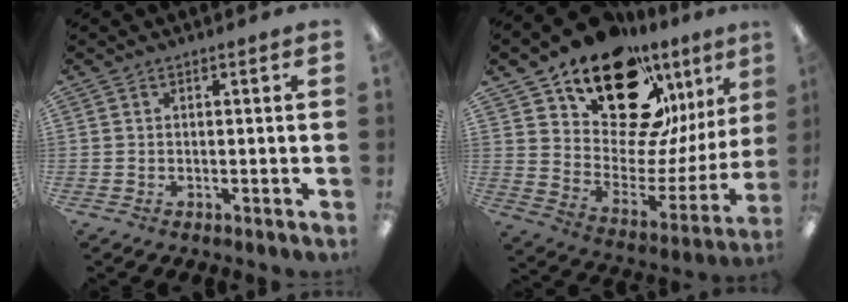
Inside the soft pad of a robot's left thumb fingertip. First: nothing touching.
{"total": 21.6, "force": [16.0, 10.1, 10.4], "torque": [-0.159, -0.121, 0.282]}